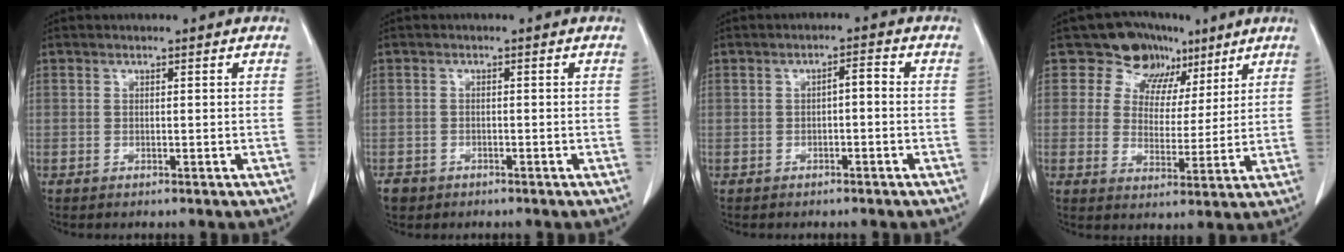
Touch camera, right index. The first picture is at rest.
{"total": 3.4, "force": [-2.0, 2.7, 0.5], "torque": [-0.013, 0.003, -0.033]}
{"total": 2.7, "force": [-0.2, 1.1, 2.4], "torque": [-0.045, 0.017, 0.000]}
{"total": 10.0, "force": [5.8, 7.6, 2.6], "torque": [-0.029, 0.031, 0.096]}